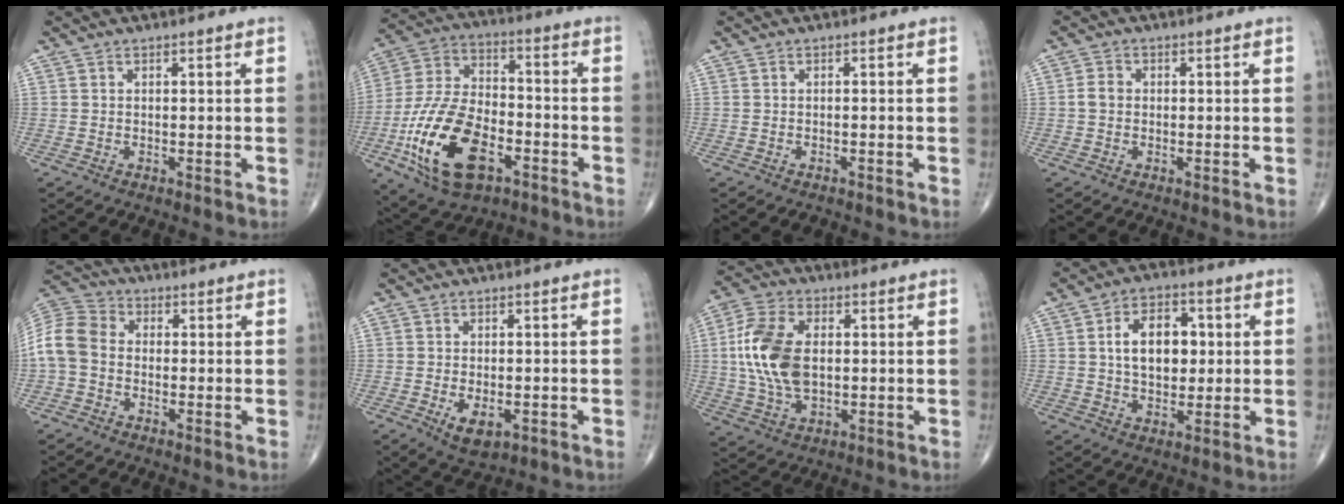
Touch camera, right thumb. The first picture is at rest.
{"total": 20.4, "force": [-8.0, 10.9, 15.3], "torque": [-0.289, 0.029, -0.140]}
{"total": 1.0, "force": [-0.8, 0.2, 0.5], "torque": [-0.009, 0.006, -0.012]}
{"total": 2.3, "force": [-0.1, 1.9, 1.3], "torque": [-0.022, 0.006, -0.006]}
{"total": 9.1, "force": [-1.0, 7.2, 5.6], "torque": [-0.113, 0.028, -0.035]}
{"total": 5.1, "force": [-1.7, 2.8, 4.0], "torque": [-0.060, -0.003, -0.018]}
{"total": 15.6, "force": [1.2, 9.4, 12.4], "torque": [-0.250, 0.005, 0.022]}
{"total": 11.1, "force": [1.6, 7.2, 8.4], "torque": [-0.107, 0.007, 0.026]}